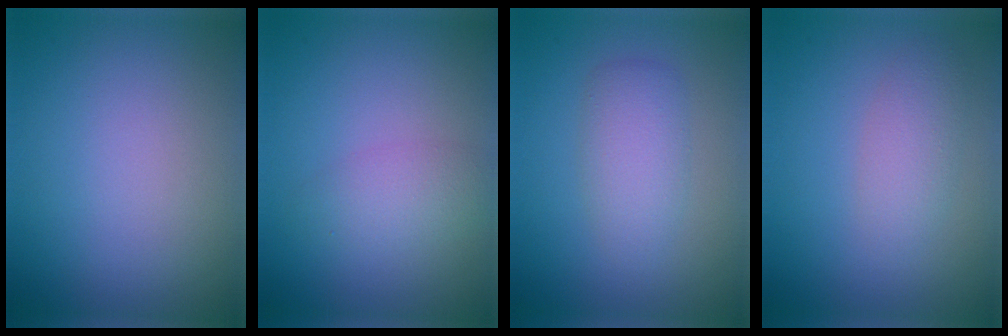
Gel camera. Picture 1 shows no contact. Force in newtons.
{"total": 2.3, "press": 2.3, "slide": 0.0}
{"total": 3.0, "press": 3.0, "slide": 0.1}
{"total": 2.3, "press": 2.3, "slide": 0.1}